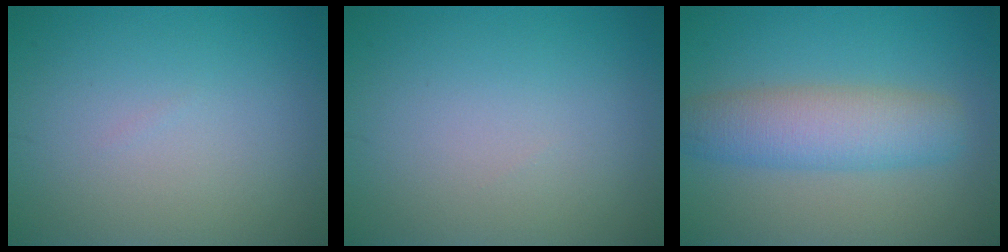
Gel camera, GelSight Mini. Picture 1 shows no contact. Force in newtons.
{"total": 0.0}
{"total": 5.3, "press": 5.3, "slide": 0.2}